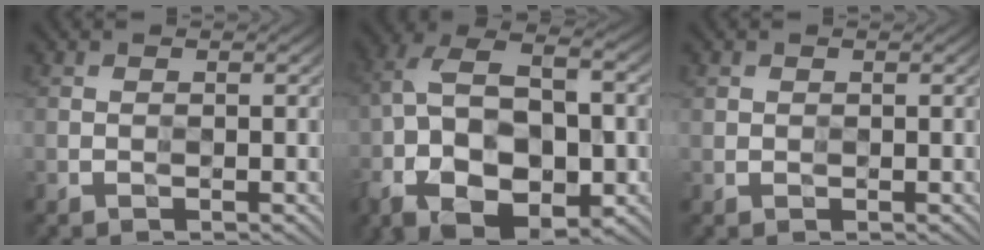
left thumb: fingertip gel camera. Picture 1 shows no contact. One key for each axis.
{"total": 15.3, "fx": -4.0, "fy": 9.1, "fz": 11.6, "tx": -0.241, "ty": -0.007, "tz": -0.063}
{"total": 0.7, "fx": 0.3, "fy": 0.6, "fz": 0.2, "tx": -0.003, "ty": -0.003, "tz": 0.009}